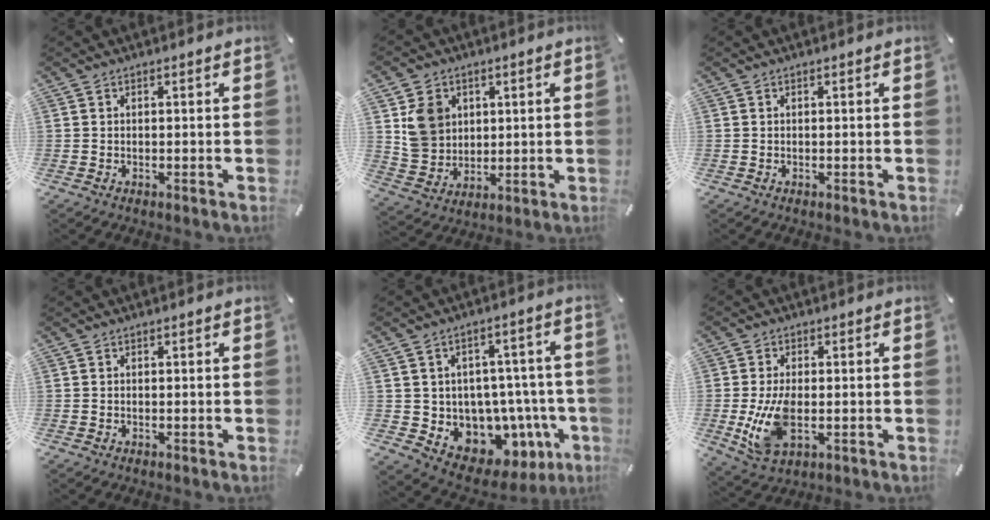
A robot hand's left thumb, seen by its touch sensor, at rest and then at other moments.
{"total": 9.1, "force": [3.4, 8.2, 2.2], "torque": [-0.054, -0.005, 0.069]}
{"total": 0.0}
{"total": 0.0}
{"total": 9.5, "force": [-3.5, 8.1, 3.3], "torque": [-0.034, -0.008, -0.043]}
{"total": 9.2, "force": [-1.1, 5.5, 7.4], "torque": [-0.151, -0.012, -0.019]}